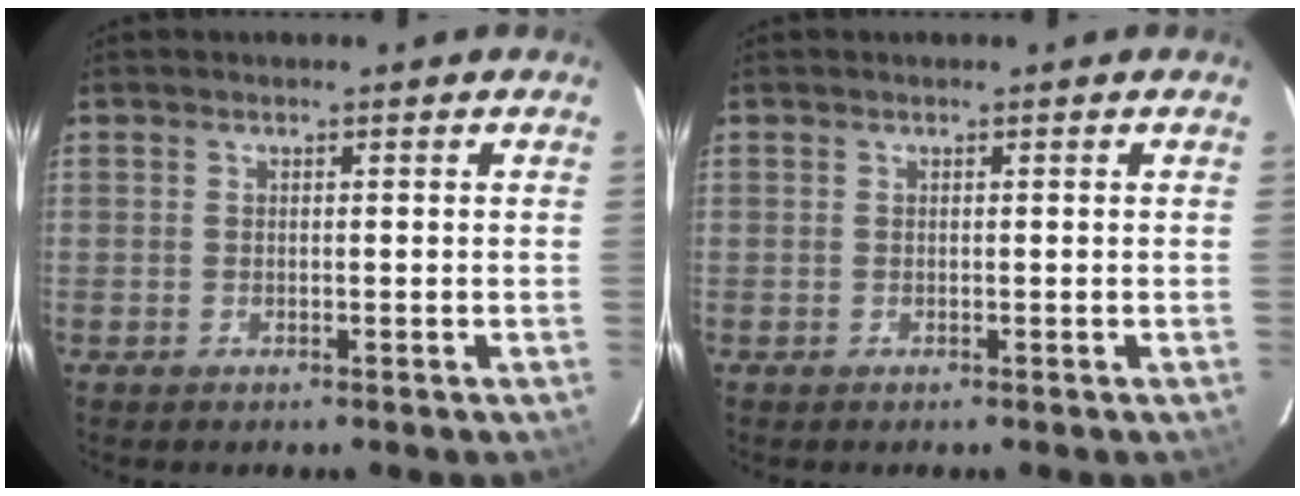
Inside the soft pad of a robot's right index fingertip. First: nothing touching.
{"total": 0.0}